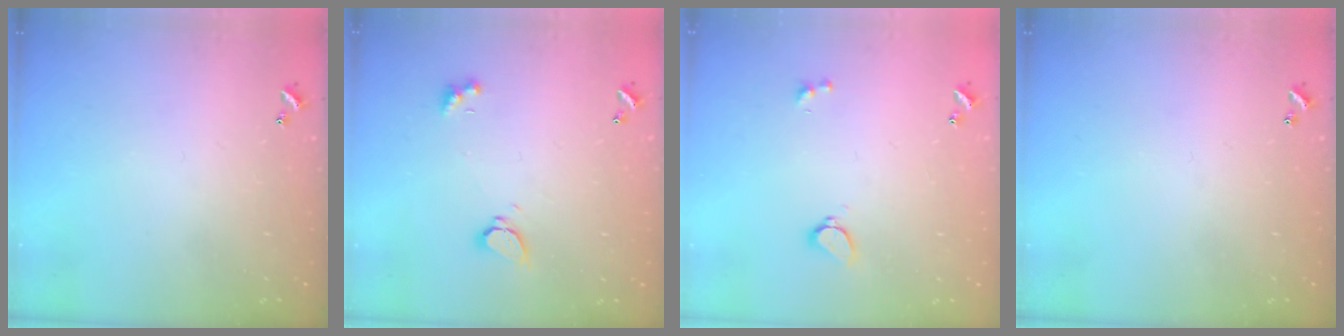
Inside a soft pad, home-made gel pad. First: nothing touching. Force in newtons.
{"total": 2.4, "press": 2.3, "slide": 0.4}
{"total": 2.9, "press": 2.4, "slide": 1.6}
{"total": 0.0}